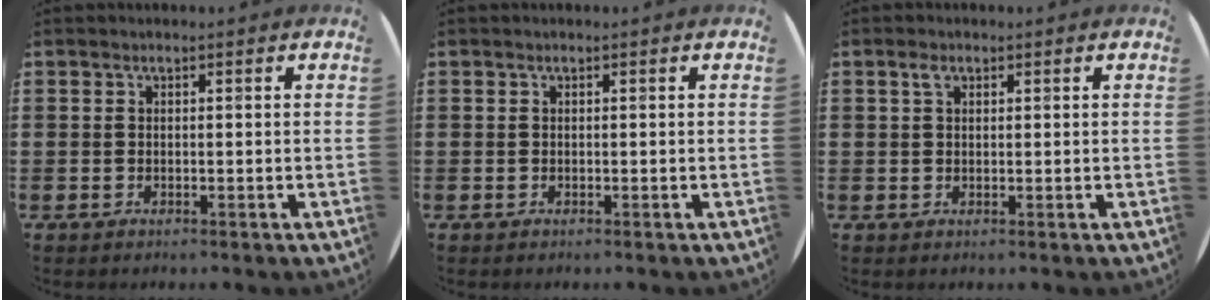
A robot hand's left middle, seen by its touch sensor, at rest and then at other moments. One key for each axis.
{"total": 0.0}
{"total": 1.5, "fx": 0.9, "fy": 0.9, "fz": 0.8, "tx": -0.011, "ty": 0.002, "tz": 0.014}